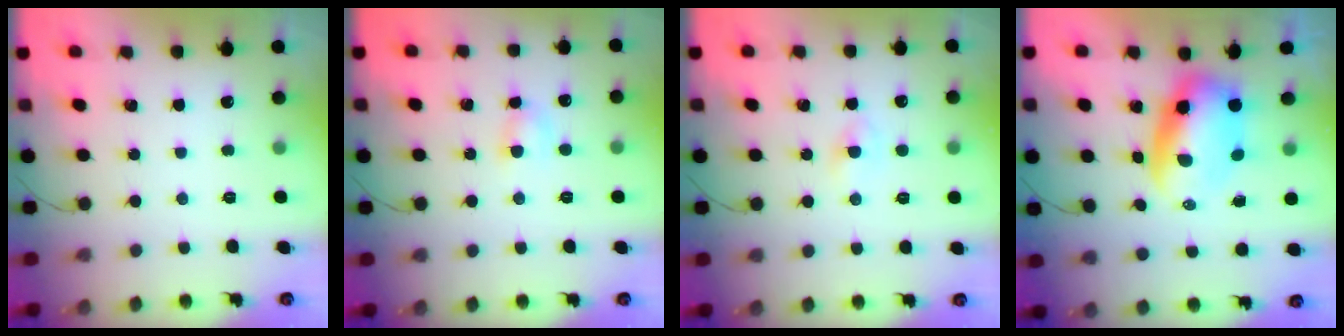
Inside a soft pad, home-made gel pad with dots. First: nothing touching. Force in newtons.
{"total": 3.8, "press": 3.5, "slide": 1.3}
{"total": 1.3, "press": 1.0, "slide": 0.8}
{"total": 7.6, "press": 7.3, "slide": 2.0}